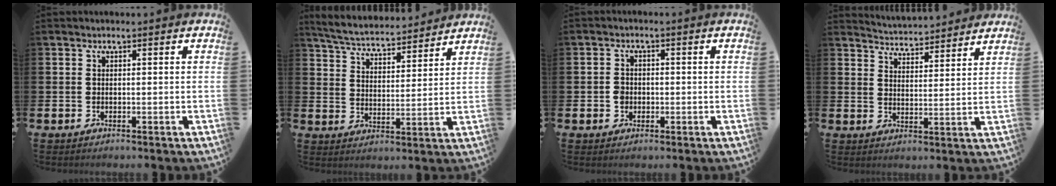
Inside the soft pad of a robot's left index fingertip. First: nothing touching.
{"total": 5.4, "force": [5.3, 0.8, 0.8], "torque": [-0.041, -0.037, 0.091]}
{"total": 2.0, "force": [-0.4, 1.8, 0.8], "torque": [-0.006, 0.003, -0.013]}
{"total": 4.7, "force": [4.7, 0.4, -0.3], "torque": [-0.006, -0.038, 0.081]}